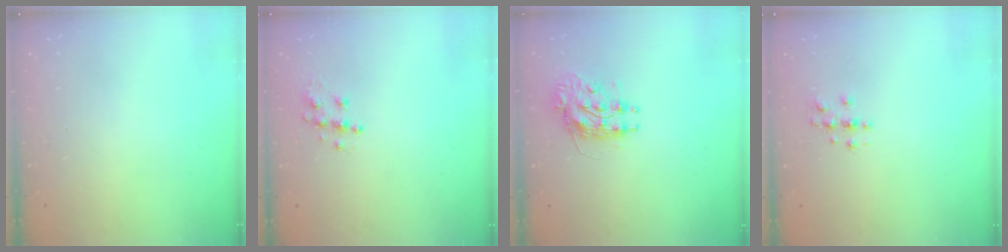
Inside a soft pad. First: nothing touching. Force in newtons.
{"total": 7.7, "press": 7.7, "slide": 0.3}
{"total": 9.3, "press": 9.2, "slide": 0.6}
{"total": 3.0, "press": 3.0, "slide": 0.3}